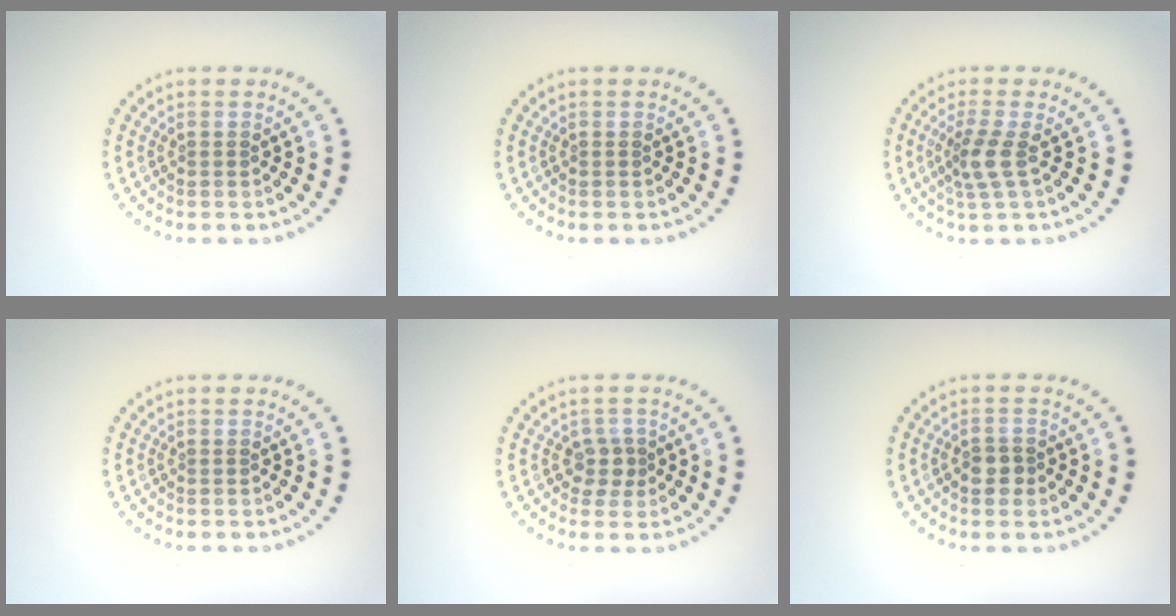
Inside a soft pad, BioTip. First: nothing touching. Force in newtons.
{"total": 0.0}
{"total": 2.4, "press": 1.9, "slide": 1.6}
{"total": 0.0}
{"total": 1.8, "press": 1.4, "slide": 1.1}
{"total": 1.8, "press": 1.7, "slide": 0.7}